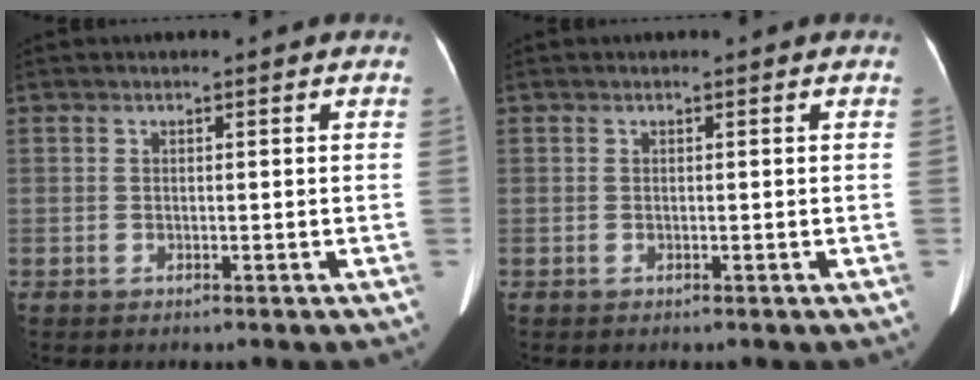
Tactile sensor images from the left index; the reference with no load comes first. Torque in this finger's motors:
{"motor_torque": [-0.04, -0.13, 0.00, 0.00]}